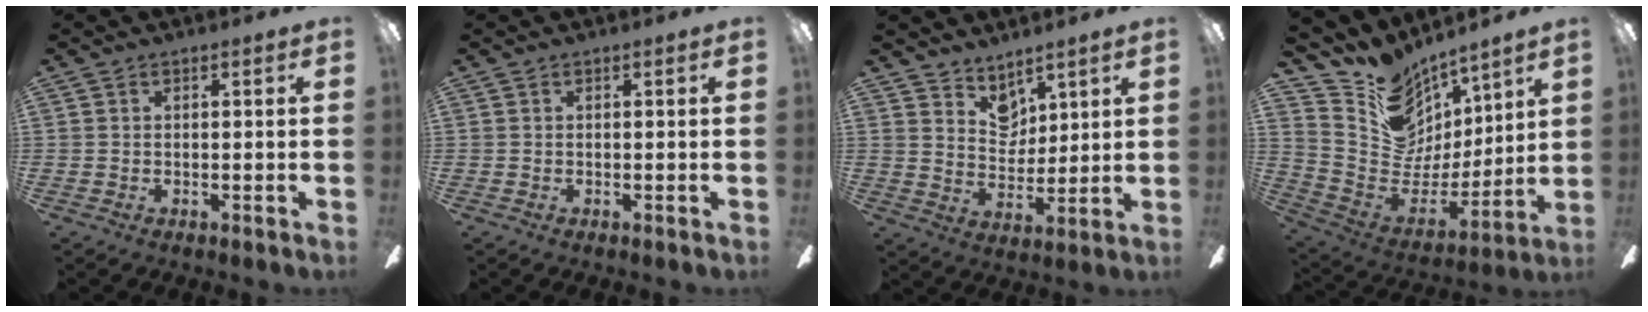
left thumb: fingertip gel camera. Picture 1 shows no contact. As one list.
[{"total": 0.0}, {"total": 7.1, "force": [5.6, 4.3, 1.2], "torque": [-0.025, -0.035, 0.105]}, {"total": 12.7, "force": [8.2, 9.2, 2.8], "torque": [-0.069, -0.077, 0.158]}]